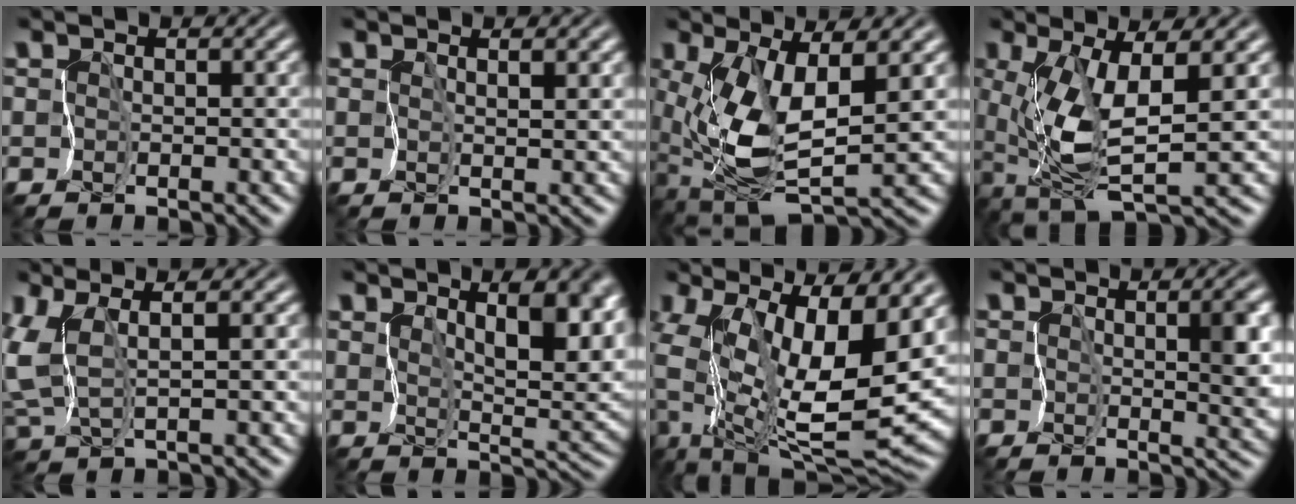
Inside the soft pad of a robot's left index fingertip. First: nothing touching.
{"total": 2.2, "force": [1.3, 0.5, 1.7], "torque": [-0.019, -0.006, 0.016]}
{"total": 8.0, "force": [0.2, 3.3, 7.3], "torque": [-0.163, -0.020, 0.008]}
{"total": 6.5, "force": [-0.1, 1.8, 6.2], "torque": [-0.134, -0.011, 0.000]}
{"total": 4.0, "force": [1.2, 1.3, 3.6], "torque": [-0.099, 0.001, 0.030]}
{"total": 7.5, "force": [3.4, 2.9, 5.9], "torque": [-0.079, -0.007, 0.051]}
{"total": 14.8, "force": [-0.4, 6.4, 13.4], "torque": [-0.248, -0.016, 0.000]}
{"total": 5.3, "force": [1.0, 1.8, 4.8], "torque": [-0.067, -0.005, 0.017]}